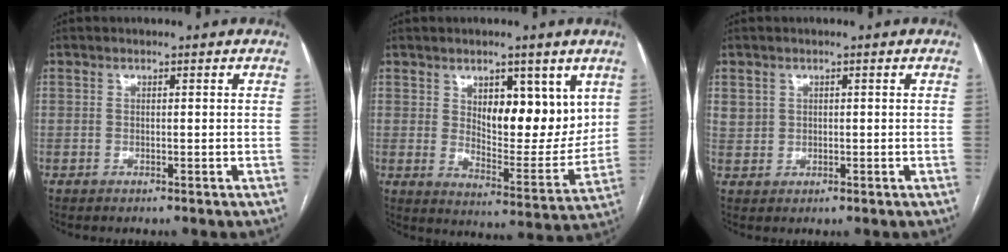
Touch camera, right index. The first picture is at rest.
{"total": 11.8, "force": [4.7, 5.1, 9.6], "torque": [-0.131, -0.009, 0.083]}
{"total": 2.3, "force": [0.9, 2.1, 0.4], "torque": [-0.003, 0.006, 0.020]}